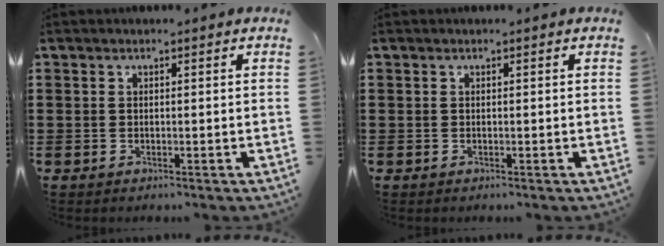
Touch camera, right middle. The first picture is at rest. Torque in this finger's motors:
{"motor_torque": [-0.20, -0.05, -0.01, -0.01]}